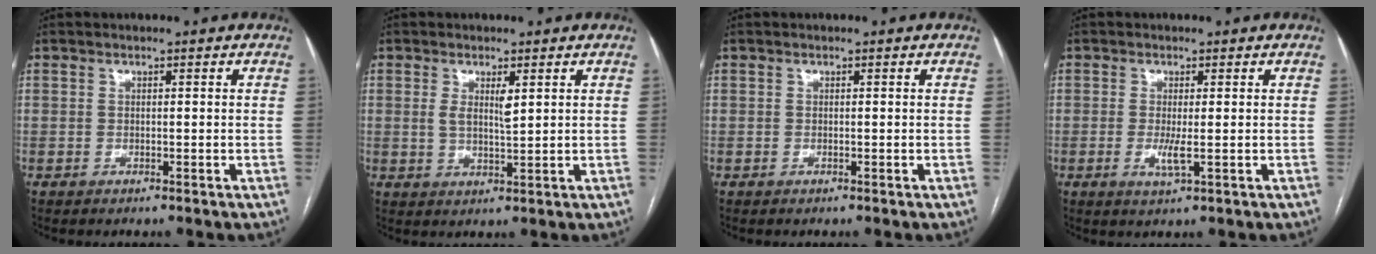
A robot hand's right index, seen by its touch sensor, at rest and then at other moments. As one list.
[{"total": 3.2, "force": [1.0, 0.7, 3.0], "torque": [-0.056, -0.007, 0.020]}, {"total": 0.0}, {"total": 2.5, "force": [-0.4, 0.2, 2.4], "torque": [-0.048, -0.006, -0.004]}]